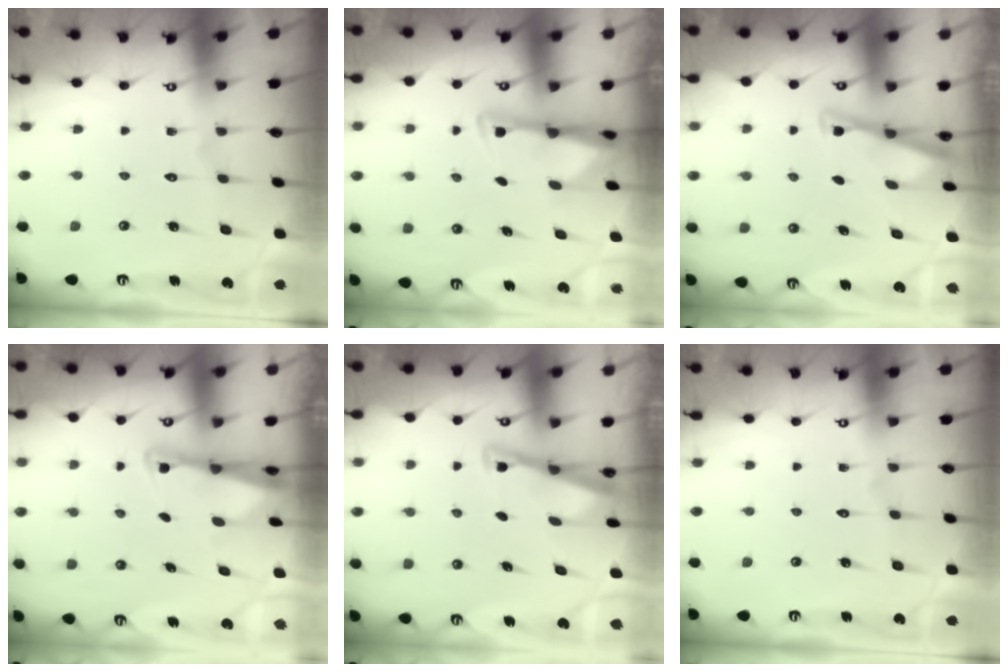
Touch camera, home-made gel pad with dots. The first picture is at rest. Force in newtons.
{"total": 3.0, "press": 2.9, "slide": 0.6}
{"total": 3.2, "press": 3.2, "slide": 0.3}
{"total": 2.6, "press": 2.6, "slide": 0.2}
{"total": 2.9, "press": 2.9, "slide": 0.4}
{"total": 0.0}